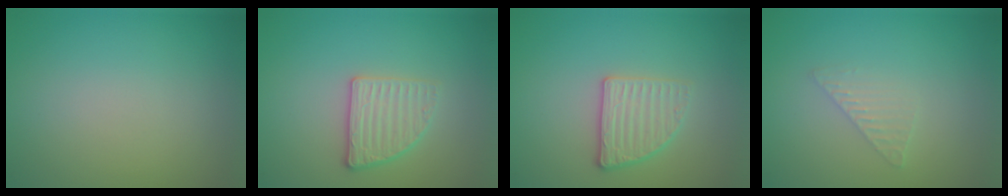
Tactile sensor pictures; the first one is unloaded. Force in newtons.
{"total": 2.6, "press": 2.4, "slide": 1.0}
{"total": 2.6, "press": 2.4, "slide": 1.0}
{"total": 1.4, "press": 1.4, "slide": 0.1}